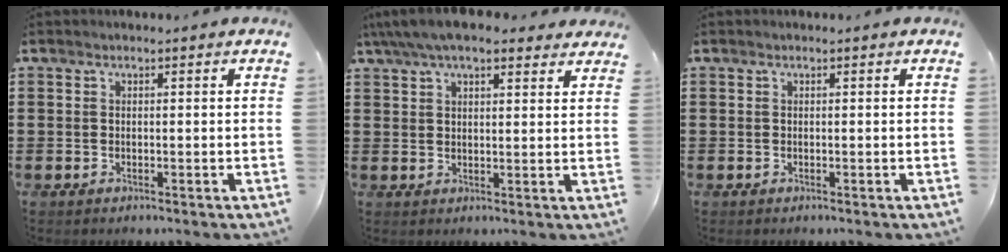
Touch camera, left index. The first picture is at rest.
{"total": 6.6, "force": [5.3, 2.0, 3.4], "torque": [-0.081, -0.002, 0.098]}
{"total": 0.0}